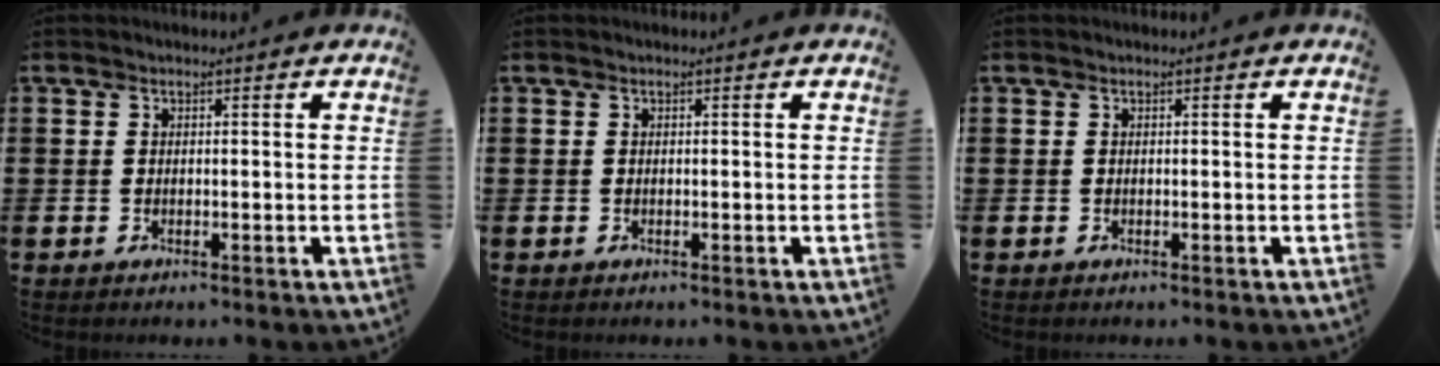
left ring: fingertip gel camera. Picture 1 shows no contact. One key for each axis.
{"total": 0.0}
{"total": 0.0}